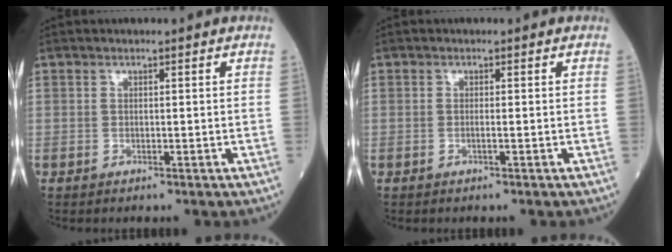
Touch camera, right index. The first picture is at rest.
{"total": 0.6, "force": [-0.2, -0.1, 0.5], "torque": [-0.009, 0.000, -0.007]}